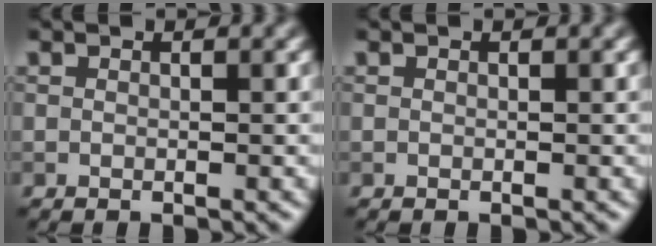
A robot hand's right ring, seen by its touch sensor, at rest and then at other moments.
{"total": 0.0}